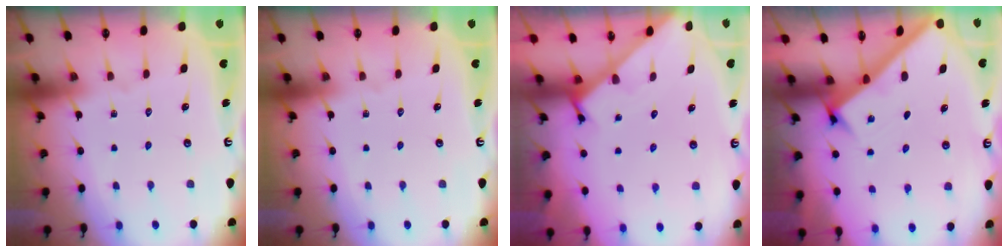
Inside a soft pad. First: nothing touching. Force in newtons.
{"total": 0.0}
{"total": 1.5, "press": 1.5, "slide": 0.1}
{"total": 2.6, "press": 2.6, "slide": 0.3}